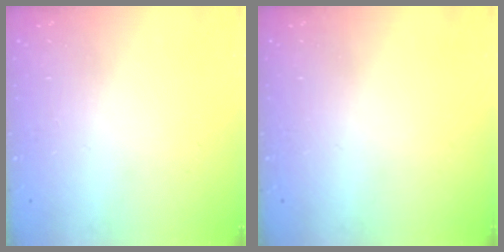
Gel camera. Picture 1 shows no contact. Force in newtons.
{"total": 0.0}